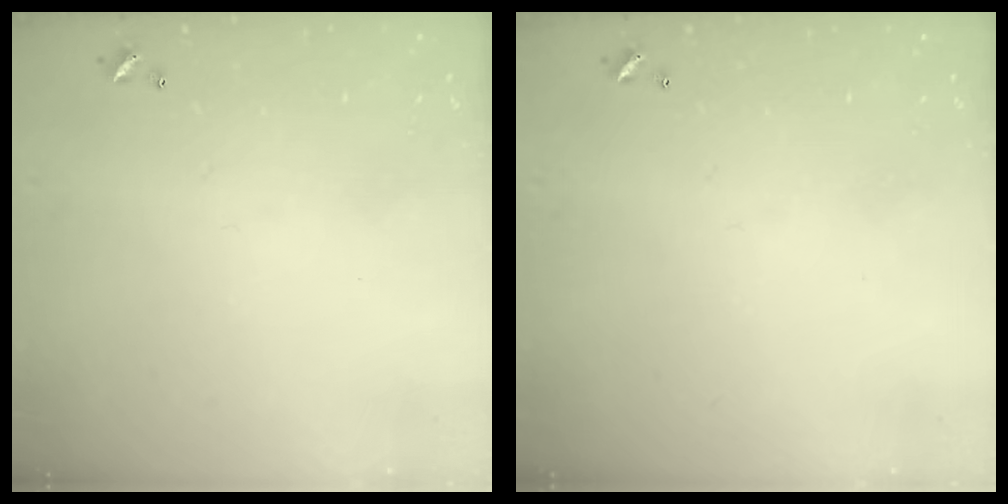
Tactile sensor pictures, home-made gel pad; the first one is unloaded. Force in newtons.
{"total": 0.0}